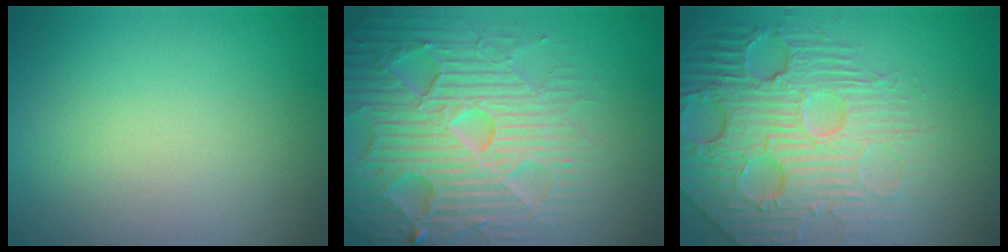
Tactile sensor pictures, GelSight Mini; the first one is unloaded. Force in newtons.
{"total": 7.4, "press": 7.3, "slide": 1.6}
{"total": 8.1, "press": 5.8, "slide": 5.7}